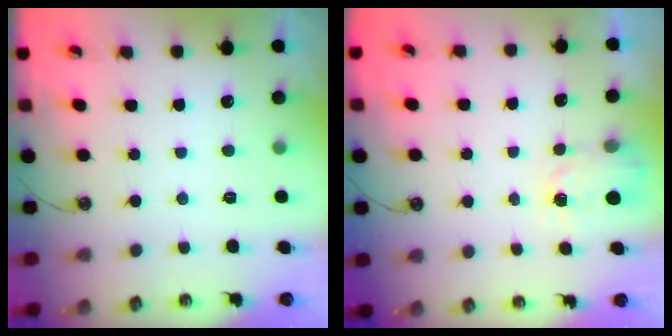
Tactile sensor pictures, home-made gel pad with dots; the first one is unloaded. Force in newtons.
{"total": 2.6, "press": 2.6, "slide": 0.4}